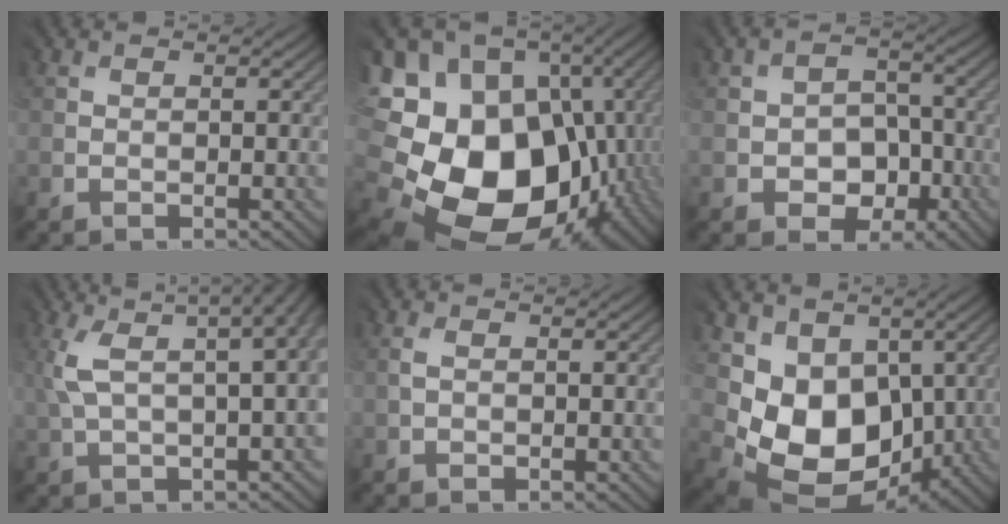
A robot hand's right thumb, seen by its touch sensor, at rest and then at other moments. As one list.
[{"total": 21.1, "force": [-2.7, 17.3, 11.7], "torque": [-0.264, -0.067, -0.010]}, {"total": 4.2, "force": [-2.1, 3.3, 1.6], "torque": [-0.020, -0.002, -0.038]}, {"total": 9.4, "force": [3.2, 3.0, 8.3], "torque": [-0.161, 0.020, 0.064]}, {"total": 0.9, "force": [0.0, 0.7, 0.6], "torque": [-0.014, 0.000, 0.005]}, {"total": 9.1, "force": [0.8, 7.2, 5.5], "torque": [-0.123, -0.030, 0.022]}]